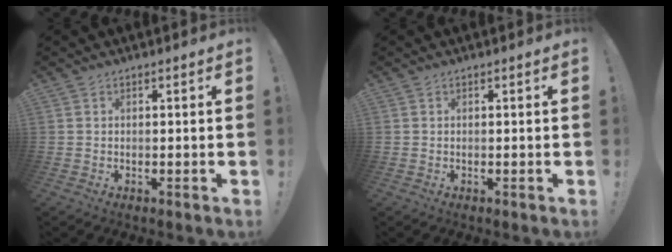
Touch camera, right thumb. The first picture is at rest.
{"total": 0.0}